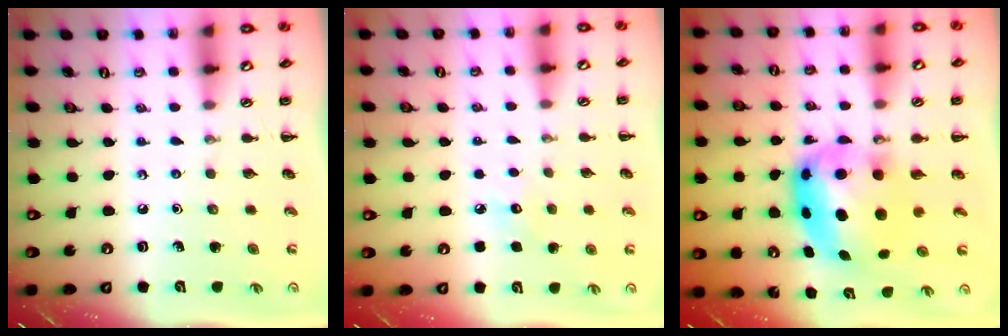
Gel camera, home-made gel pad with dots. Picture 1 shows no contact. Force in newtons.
{"total": 5.5, "press": 5.3, "slide": 1.4}
{"total": 8.6, "press": 8.4, "slide": 2.1}